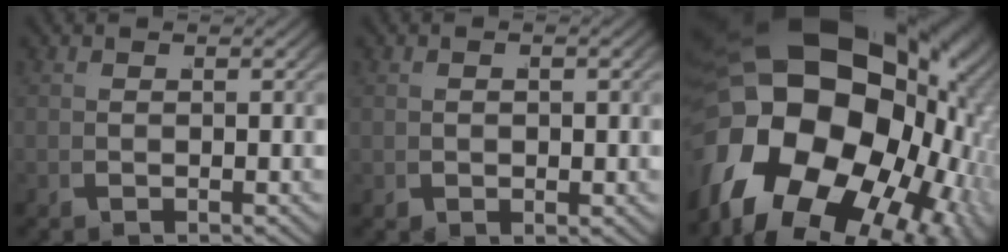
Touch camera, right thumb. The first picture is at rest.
{"total": 1.1, "force": [0.0, 0.9, 0.6], "torque": [-0.014, -0.001, 0.001]}
{"total": 30.6, "force": [0.3, 21.2, 22.0], "torque": [-0.379, -0.034, 0.012]}